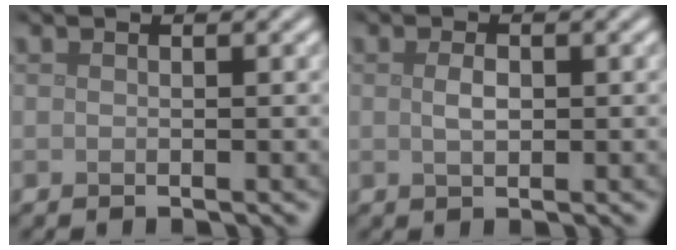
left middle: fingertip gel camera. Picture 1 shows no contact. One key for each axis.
{"total": 1.5, "fx": 0.2, "fy": 0.8, "fz": 1.3, "tx": -0.029, "ty": 0.000, "tz": 0.004}